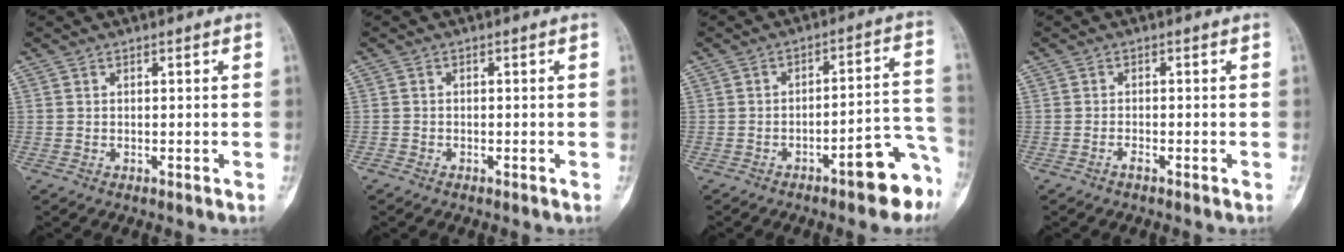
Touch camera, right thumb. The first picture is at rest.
{"total": 0.7, "force": [-0.5, 0.4, 0.0], "torque": [-0.001, 0.003, -0.016]}
{"total": 11.1, "force": [-6.2, 2.9, 8.6], "torque": [-0.083, 0.063, -0.081]}
{"total": 1.0, "force": [-0.8, 0.2, 0.5], "torque": [-0.011, 0.005, -0.015]}